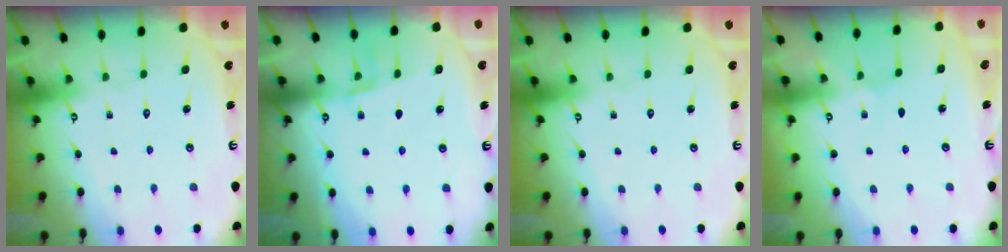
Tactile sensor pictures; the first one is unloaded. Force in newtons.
{"total": 5.5, "press": 5.3, "slide": 1.3}
{"total": 0.0}
{"total": 0.6, "press": 0.6, "slide": 0.2}